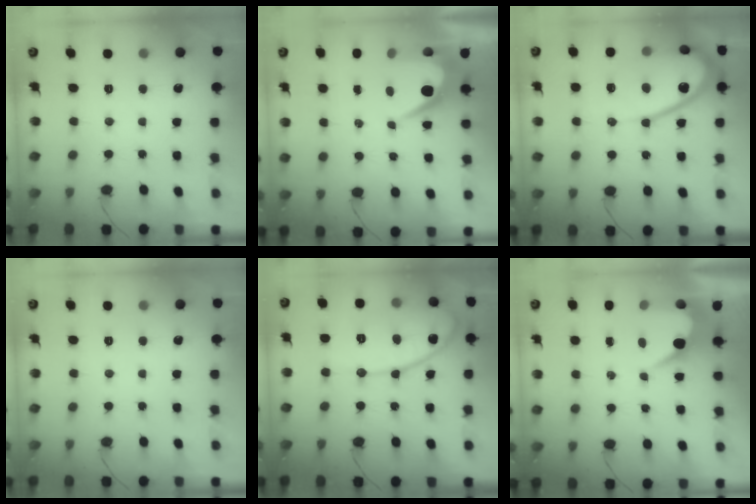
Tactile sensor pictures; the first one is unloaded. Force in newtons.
{"total": 7.5, "press": 7.5, "slide": 0.4}
{"total": 13.5, "press": 13.4, "slide": 1.1}
{"total": 0.0}
{"total": 13.1, "press": 13.0, "slide": 0.8}
{"total": 6.4, "press": 6.4, "slide": 0.4}